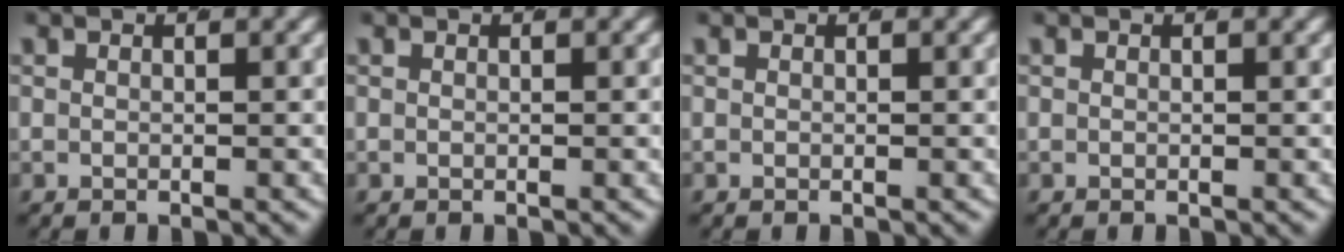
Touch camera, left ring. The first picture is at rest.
{"total": 0.0}
{"total": 0.0}
{"total": 0.0}